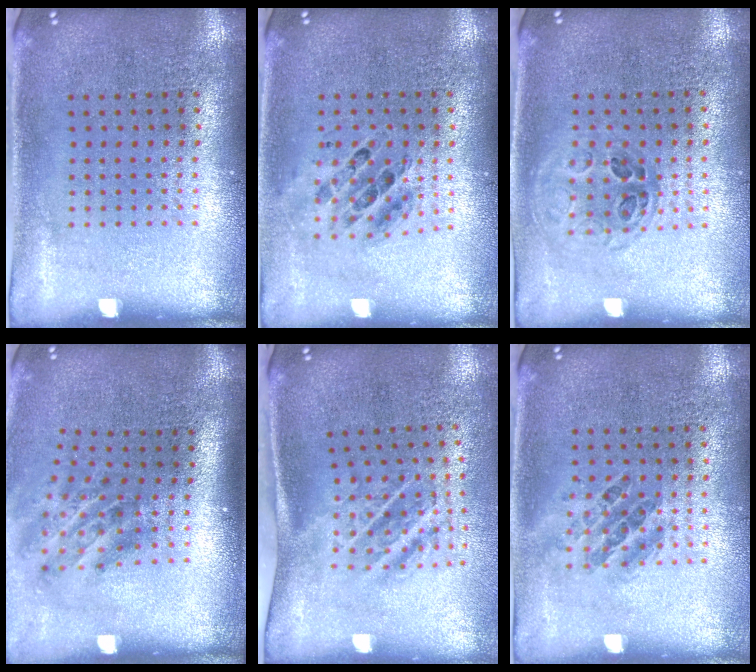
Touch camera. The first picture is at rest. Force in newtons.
{"total": 0.8, "press": 0.8, "slide": 0.1}
{"total": 1.0, "press": 0.9, "slide": 0.4}
{"total": 1.9, "press": 1.1, "slide": 1.5}
{"total": 1.8, "press": 1.2, "slide": 1.4}
{"total": 0.9, "press": 0.7, "slide": 0.4}